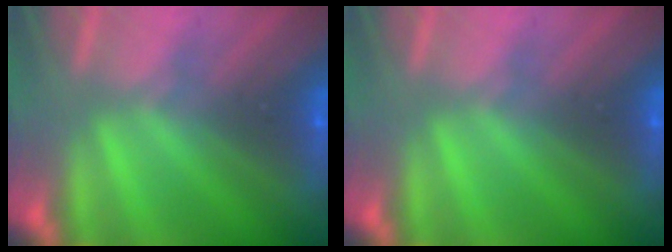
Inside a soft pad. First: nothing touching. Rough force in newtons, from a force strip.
{"total": 0.0}